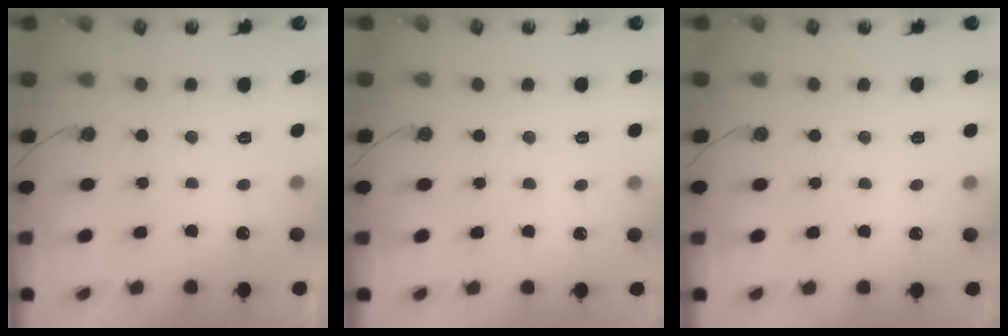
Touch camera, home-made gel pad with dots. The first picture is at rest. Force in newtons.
{"total": 2.1, "press": 2.0, "slide": 0.4}
{"total": 2.1, "press": 2.0, "slide": 0.4}